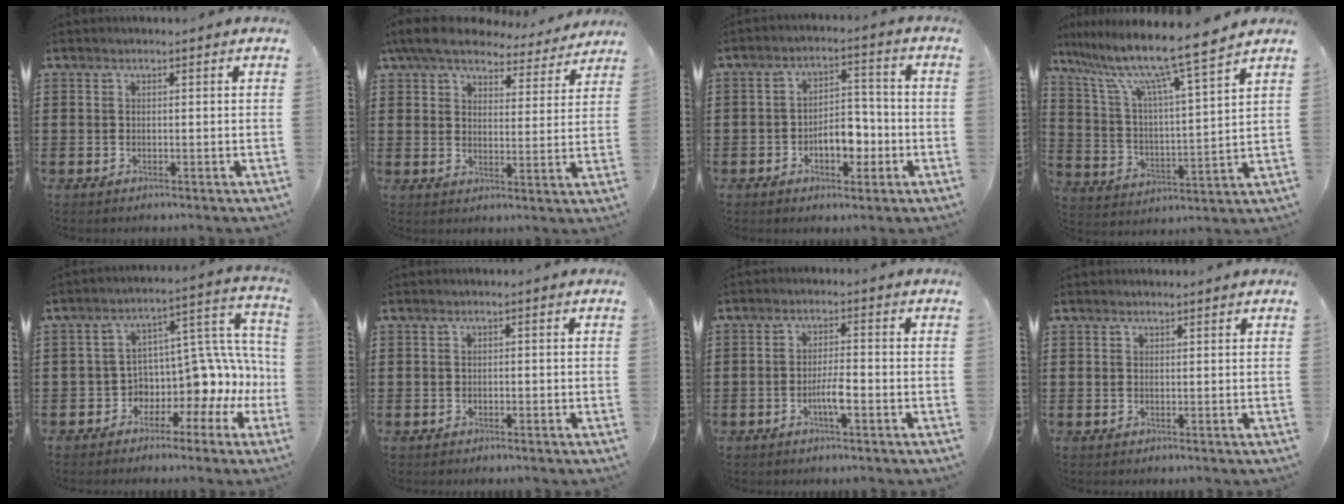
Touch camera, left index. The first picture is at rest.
{"total": 7.3, "force": [6.6, 1.5, 2.8], "torque": [-0.075, -0.033, 0.116]}
{"total": 6.4, "force": [-2.2, 3.5, 4.9], "torque": [-0.070, 0.007, -0.043]}
{"total": 10.2, "force": [8.5, -0.7, 5.6], "torque": [-0.142, -0.057, 0.135]}
{"total": 6.1, "force": [0.5, 4.7, 3.8], "torque": [-0.091, -0.046, 0.008]}
{"total": 0.7, "force": [-0.6, 0.3, 0.2], "torque": [-0.009, -0.001, -0.012]}
{"total": 4.1, "force": [-1.5, 0.8, 3.7], "torque": [-0.071, 0.003, -0.030]}
{"total": 0.5, "force": [0.5, 0.0, 0.2], "torque": [-0.006, -0.002, 0.010]}